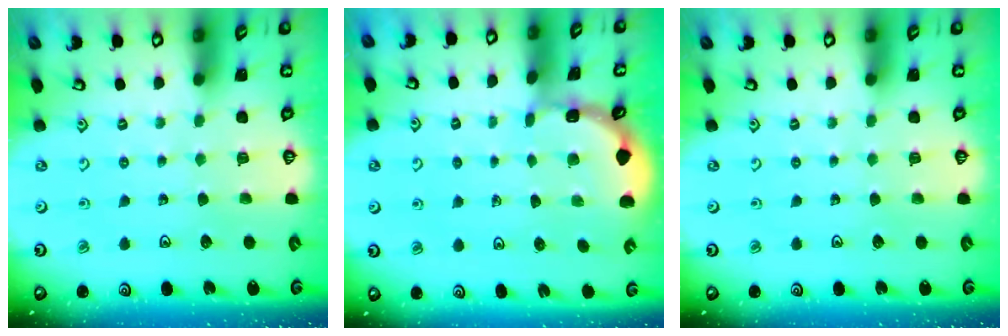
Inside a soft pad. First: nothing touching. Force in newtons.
{"total": 1.0, "press": 0.9, "slide": 0.2}
{"total": 0.0}